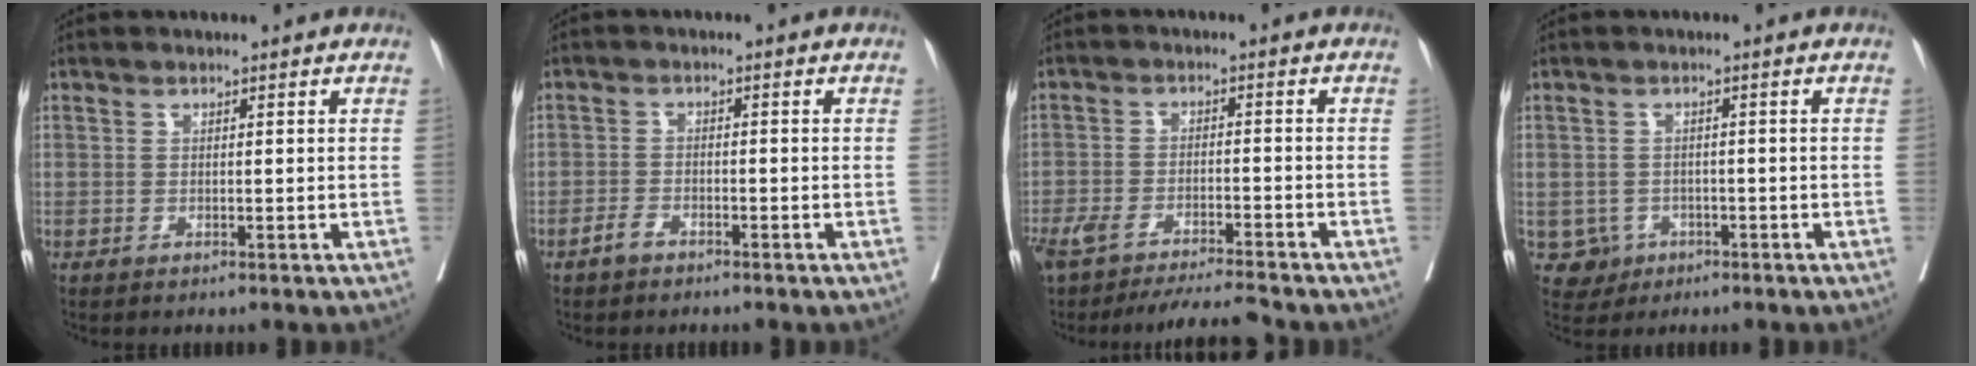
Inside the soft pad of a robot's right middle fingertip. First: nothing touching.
{"total": 2.0, "force": [-1.6, 0.8, 0.9], "torque": [-0.018, 0.003, -0.029]}
{"total": 9.6, "force": [-8.9, 0.3, 3.6], "torque": [-0.061, -0.001, -0.143]}
{"total": 3.4, "force": [-1.3, 3.1, 0.2], "torque": [0.004, 0.010, -0.016]}